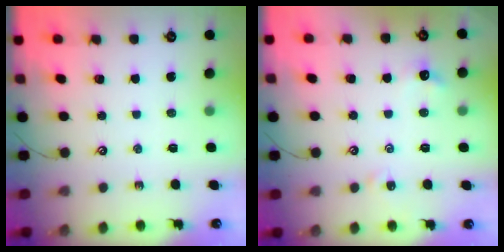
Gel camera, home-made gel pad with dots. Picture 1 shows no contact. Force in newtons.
{"total": 2.3, "press": 2.2, "slide": 0.6}